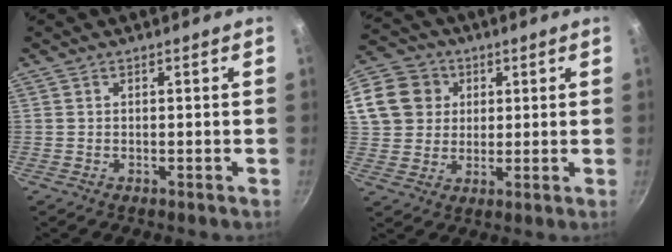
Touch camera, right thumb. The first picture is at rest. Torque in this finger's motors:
{"motor_torque": [-0.77, 0.92, 0.01, 0.09, 0.09]}